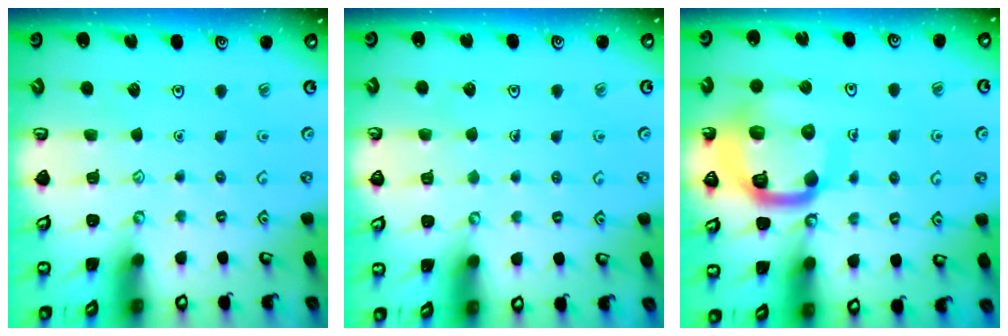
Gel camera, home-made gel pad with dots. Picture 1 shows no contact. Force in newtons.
{"total": 3.2, "press": 3.2, "slide": 0.2}
{"total": 16.3, "press": 16.2, "slide": 1.7}